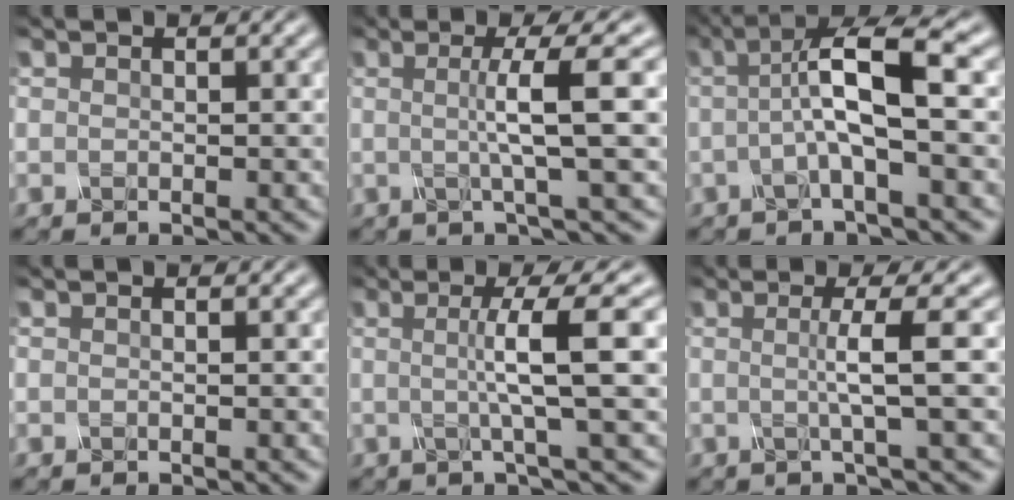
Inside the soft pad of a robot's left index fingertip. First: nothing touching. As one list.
[{"total": 5.5, "force": [0.4, 0.7, 5.5], "torque": [-0.085, 0.009, 0.002]}, {"total": 6.4, "force": [0.4, 1.2, 6.2], "torque": [-0.111, 0.015, 0.000]}, {"total": 0.0}, {"total": 6.4, "force": [0.5, 0.9, 6.4], "torque": [-0.096, 0.011, 0.005]}, {"total": 4.0, "force": [0.2, 0.6, 3.9], "torque": [-0.066, 0.001, -0.008]}]